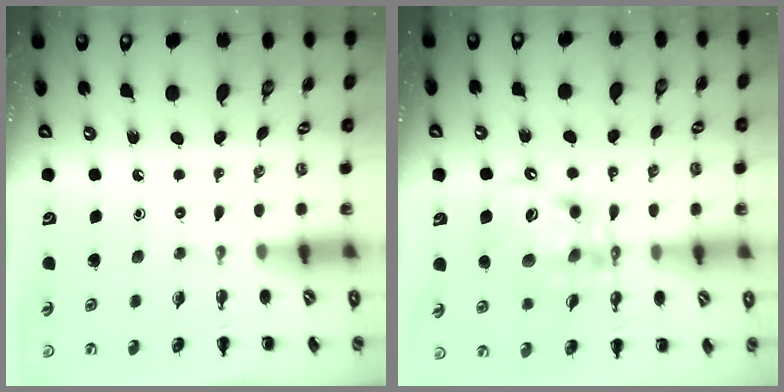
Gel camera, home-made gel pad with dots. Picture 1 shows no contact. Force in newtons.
{"total": 12.8, "press": 12.3, "slide": 3.6}